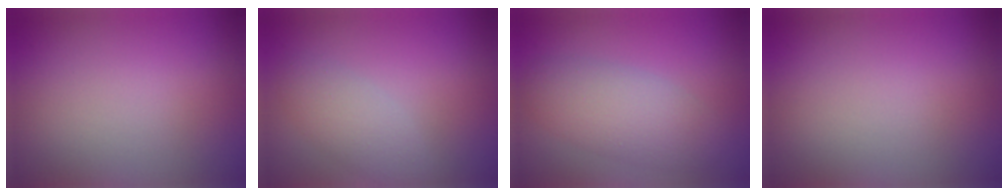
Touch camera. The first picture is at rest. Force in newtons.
{"total": 2.8, "press": 2.8, "slide": 0.1}
{"total": 4.6, "press": 4.6, "slide": 0.3}
{"total": 0.0}